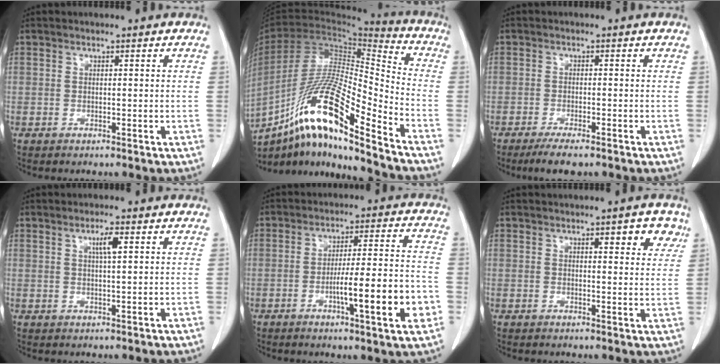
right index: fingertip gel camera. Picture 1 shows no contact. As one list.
[{"total": 19.9, "force": [-13.1, 1.2, 15.0], "torque": [-0.312, -0.015, -0.240]}, {"total": 4.7, "force": [-3.5, 0.7, 3.1], "torque": [-0.050, -0.011, -0.054]}, {"total": 2.8, "force": [1.1, 0.2, 2.6], "torque": [-0.045, -0.001, 0.018]}, {"total": 12.2, "force": [-3.7, 0.7, 11.7], "torque": [-0.175, 0.001, -0.054]}, {"total": 4.6, "force": [2.7, 1.3, 3.5], "torque": [-0.038, -0.001, 0.032]}]